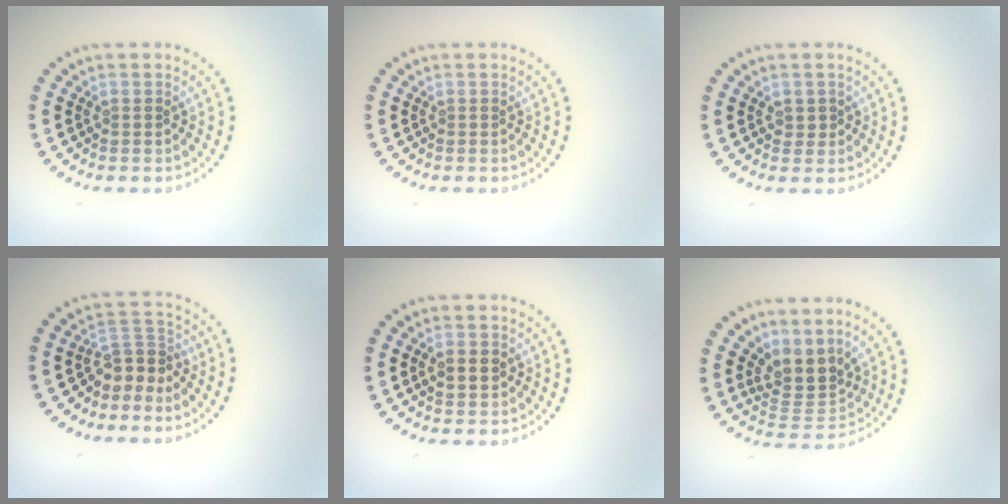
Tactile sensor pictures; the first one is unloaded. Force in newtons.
{"total": 0.0}
{"total": 0.6, "press": 0.6, "slide": 0.2}
{"total": 2.8, "press": 1.9, "slide": 2.1}
{"total": 1.8, "press": 1.8, "slide": 0.3}
{"total": 3.4, "press": 2.4, "slide": 2.5}